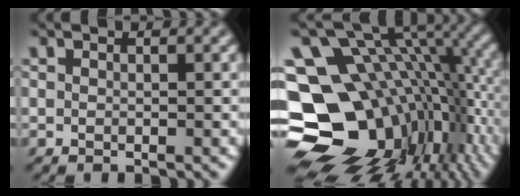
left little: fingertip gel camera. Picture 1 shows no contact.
{"total": 17.9, "force": [-3.7, 13.2, 11.6], "torque": [-0.218, -0.011, -0.029]}